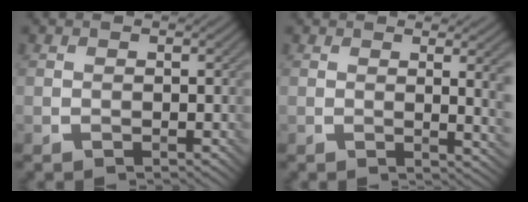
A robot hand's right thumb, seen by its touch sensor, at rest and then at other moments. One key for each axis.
{"total": 4.6, "fx": 0.8, "fy": 0.9, "fz": 4.4, "tx": -0.068, "ty": 0.000, "tz": 0.012}